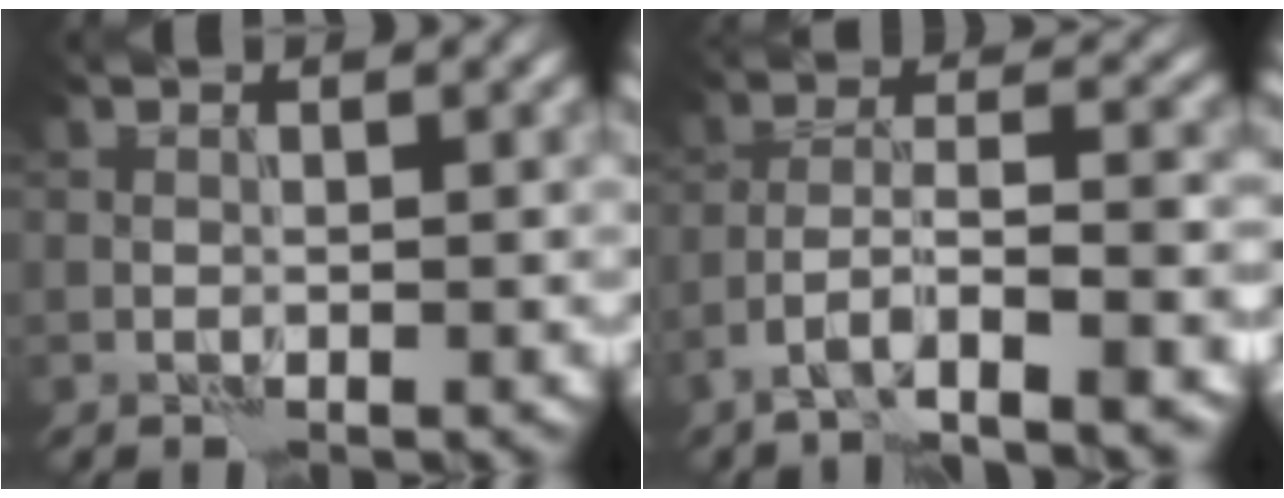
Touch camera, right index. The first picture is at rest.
{"total": 5.8, "force": [-3.8, 1.2, 4.2], "torque": [-0.071, 0.004, -0.070]}